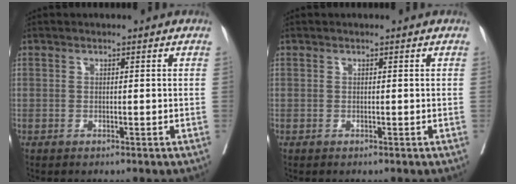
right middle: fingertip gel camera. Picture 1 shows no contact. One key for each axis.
{"total": 0.0}